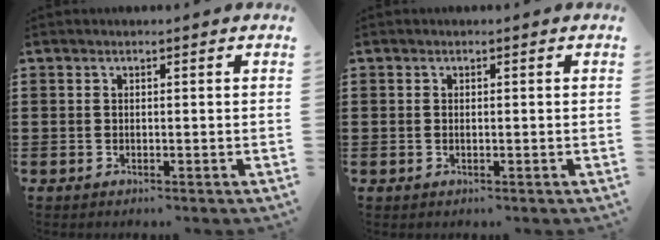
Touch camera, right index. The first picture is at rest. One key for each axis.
{"total": 0.0}